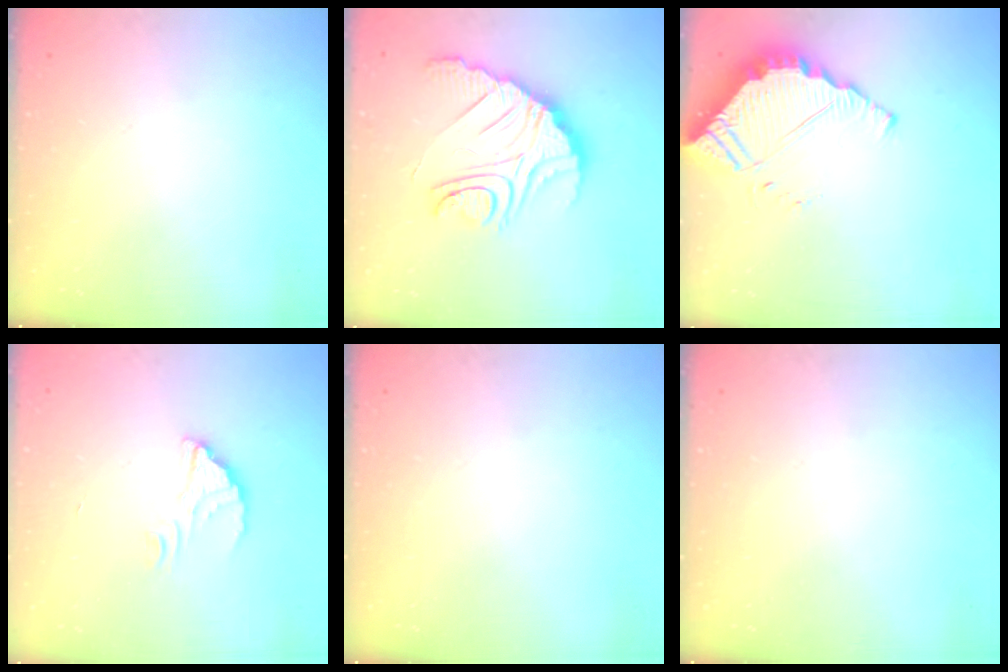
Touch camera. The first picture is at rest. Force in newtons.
{"total": 15.3, "press": 15.3, "slide": 1.3}
{"total": 6.7, "press": 6.6, "slide": 0.3}
{"total": 2.7, "press": 2.7, "slide": 0.1}
{"total": 0.0}
{"total": 0.0}